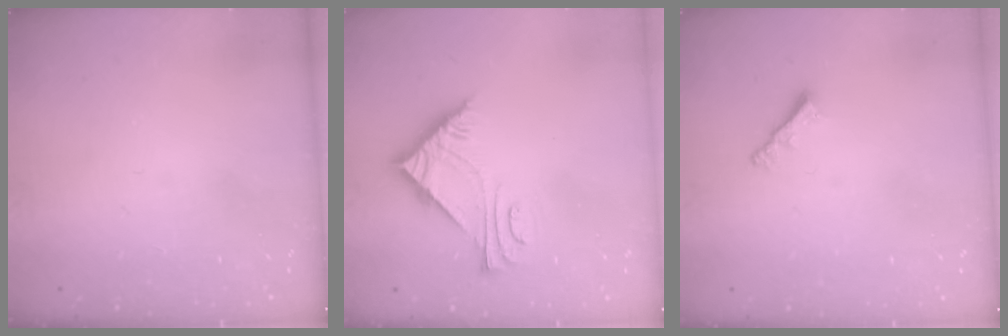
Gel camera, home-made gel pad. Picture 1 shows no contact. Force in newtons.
{"total": 7.0, "press": 7.0, "slide": 0.1}
{"total": 1.9, "press": 1.8, "slide": 0.5}